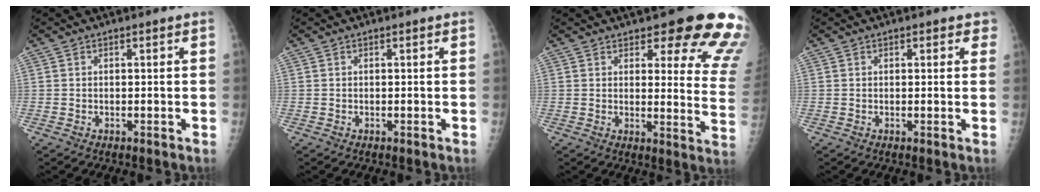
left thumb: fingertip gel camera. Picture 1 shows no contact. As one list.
[{"total": 0.0}, {"total": 17.2, "force": [12.5, 5.5, 10.5], "torque": [-0.074, -0.075, 0.128]}, {"total": 2.2, "force": [1.3, 1.5, 1.1], "torque": [0.013, -0.001, 0.009]}]